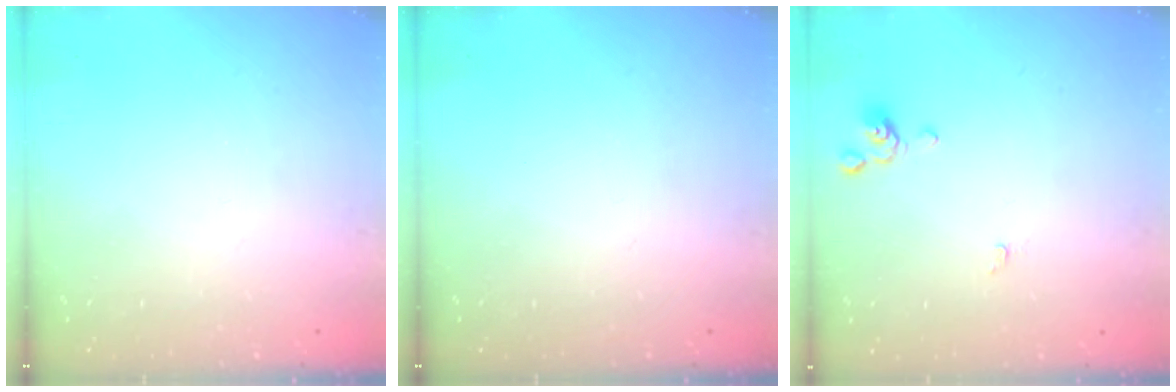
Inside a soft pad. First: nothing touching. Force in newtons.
{"total": 0.0}
{"total": 0.0}